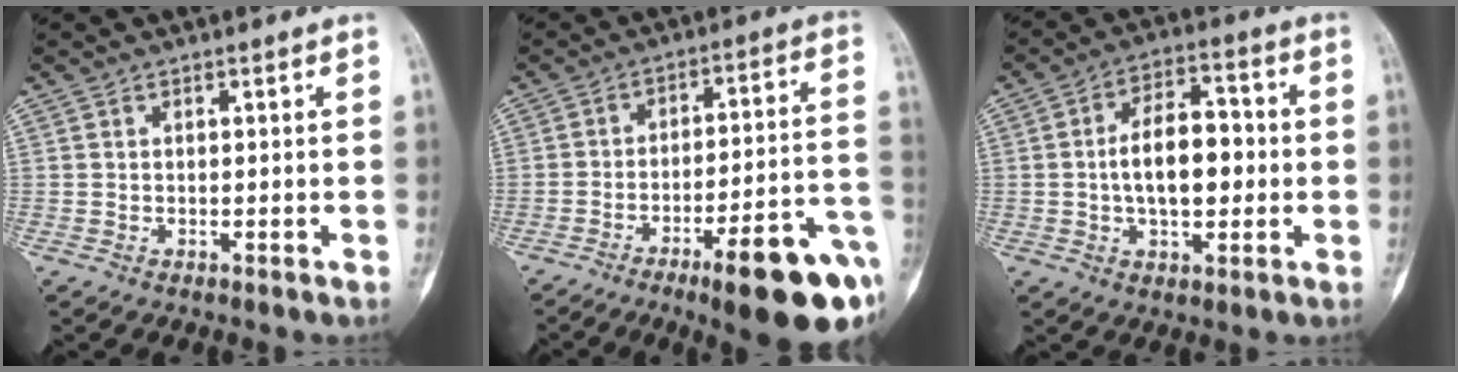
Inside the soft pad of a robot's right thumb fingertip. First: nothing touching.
{"total": 19.5, "force": [-9.0, 4.2, 16.8], "torque": [-0.180, 0.049, -0.121]}
{"total": 12.1, "force": [-0.4, 6.6, 10.2], "torque": [-0.150, 0.023, -0.008]}